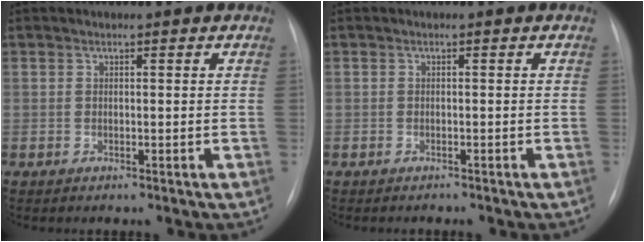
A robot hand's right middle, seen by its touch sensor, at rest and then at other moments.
{"total": 0.6, "force": [-0.6, 0.1, -0.2], "torque": [-0.002, -0.001, -0.011]}